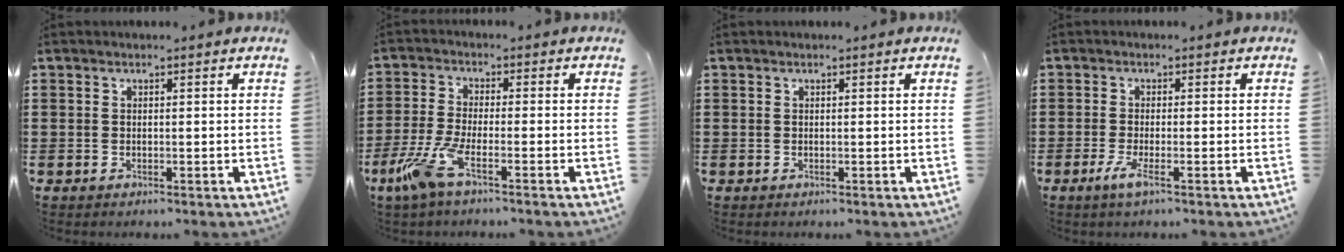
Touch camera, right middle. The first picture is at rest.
{"total": 6.3, "force": [-3.4, 1.0, 5.2], "torque": [-0.133, -0.021, -0.069]}
{"total": 0.0}
{"total": 2.9, "force": [-1.2, 0.3, 2.6], "torque": [-0.060, -0.011, -0.025]}